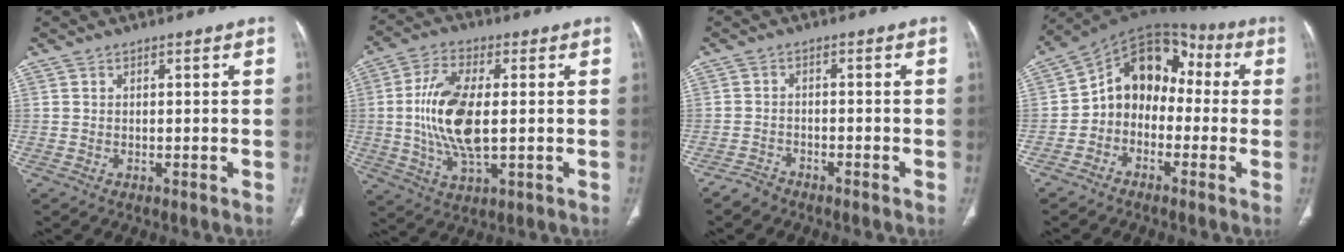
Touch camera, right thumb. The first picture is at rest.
{"total": 13.8, "force": [0.2, 6.1, 12.4], "torque": [-0.252, -0.003, 0.004]}
{"total": 2.5, "force": [-2.3, 0.9, 0.3], "torque": [-0.011, 0.008, -0.045]}
{"total": 12.6, "force": [-1.2, 9.9, 7.7], "torque": [-0.082, 0.061, -0.041]}